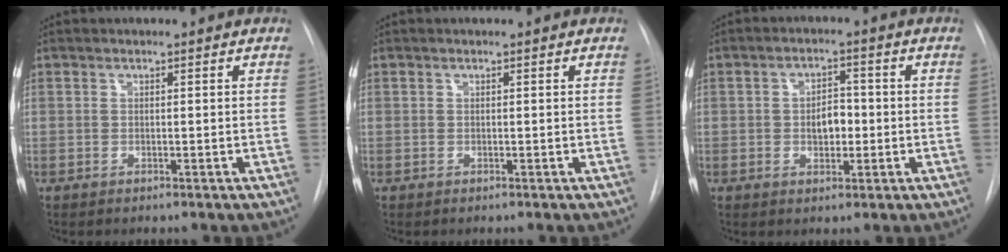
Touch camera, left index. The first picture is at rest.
{"total": 0.0}
{"total": 4.2, "force": [-0.6, 2.5, 3.3], "torque": [-0.049, 0.006, -0.007]}